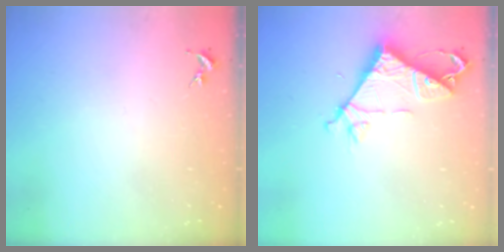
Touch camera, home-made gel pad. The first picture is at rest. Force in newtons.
{"total": 7.5, "press": 7.5, "slide": 0.2}